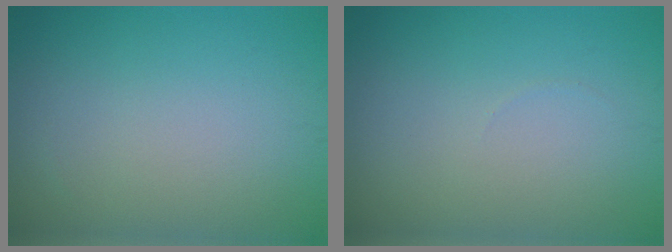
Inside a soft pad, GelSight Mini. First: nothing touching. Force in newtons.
{"total": 0.0}